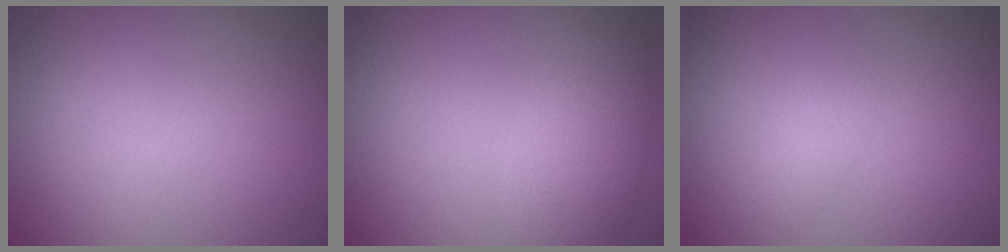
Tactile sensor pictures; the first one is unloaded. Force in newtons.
{"total": 3.7, "press": 3.7, "slide": 0.2}
{"total": 1.1, "press": 1.1, "slide": 0.0}